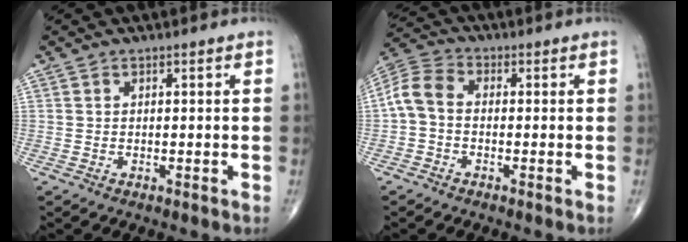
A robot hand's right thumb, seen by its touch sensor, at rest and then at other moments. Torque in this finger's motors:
{"motor_torque": [0.09, 0.19, 0.32, -0.36, 0.17]}